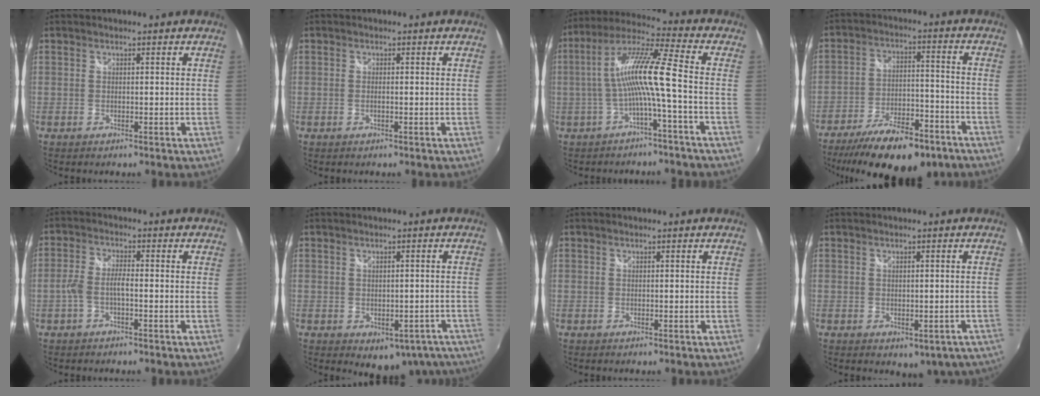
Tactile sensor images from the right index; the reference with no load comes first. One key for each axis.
{"total": 1.0, "fx": -0.3, "fy": 0.0, "fz": 0.9, "tx": -0.018, "ty": 0.000, "tz": -0.006}
{"total": 10.9, "fx": -2.4, "fy": -0.5, "fz": 10.7, "tx": -0.211, "ty": 0.014, "tz": -0.038}
{"total": 20.2, "fx": -14.6, "fy": 8.0, "fz": 11.5, "tx": -0.214, "ty": -0.015, "tz": -0.211}
{"total": 3.9, "fx": -1.5, "fy": 1.1, "fz": 3.4, "tx": -0.080, "ty": 0.007, "tz": -0.029}
{"total": 9.9, "fx": -6.4, "fy": 6.3, "fz": 4.1, "tx": -0.054, "ty": 0.015, "tz": -0.055}
{"total": 0.0}
{"total": 5.4, "fx": -3.2, "fy": 3.4, "fz": 2.7, "tx": -0.042, "ty": -0.006, "tz": -0.027}